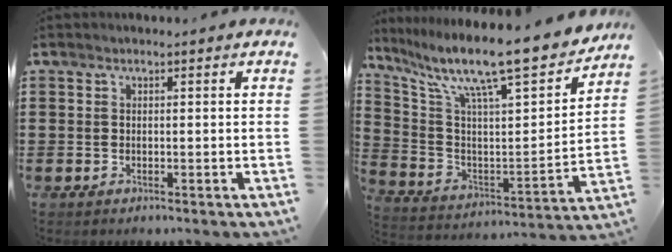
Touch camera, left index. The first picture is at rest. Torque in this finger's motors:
{"motor_torque": [1.09, 1.05, 1.05, 0.21]}